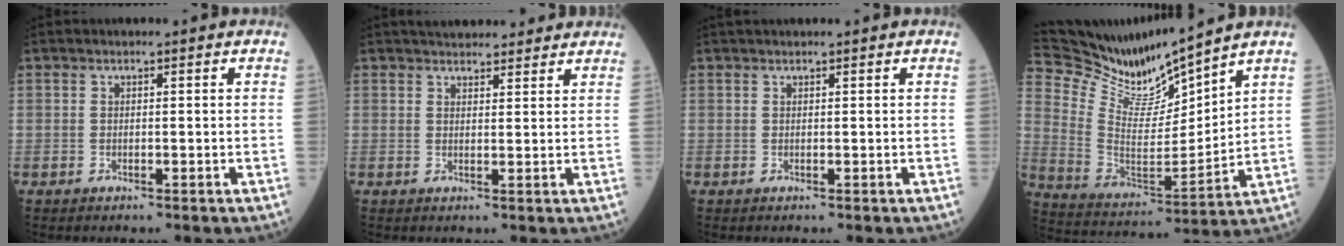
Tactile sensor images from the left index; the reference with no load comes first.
{"total": 8.7, "force": [7.7, 2.5, 3.1], "torque": [-0.037, 0.023, 0.099]}
{"total": 1.9, "force": [1.7, -0.2, 0.8], "torque": [-0.007, 0.026, 0.031]}
{"total": 13.0, "force": [12.7, -0.7, 2.9], "torque": [-0.077, -0.016, 0.260]}